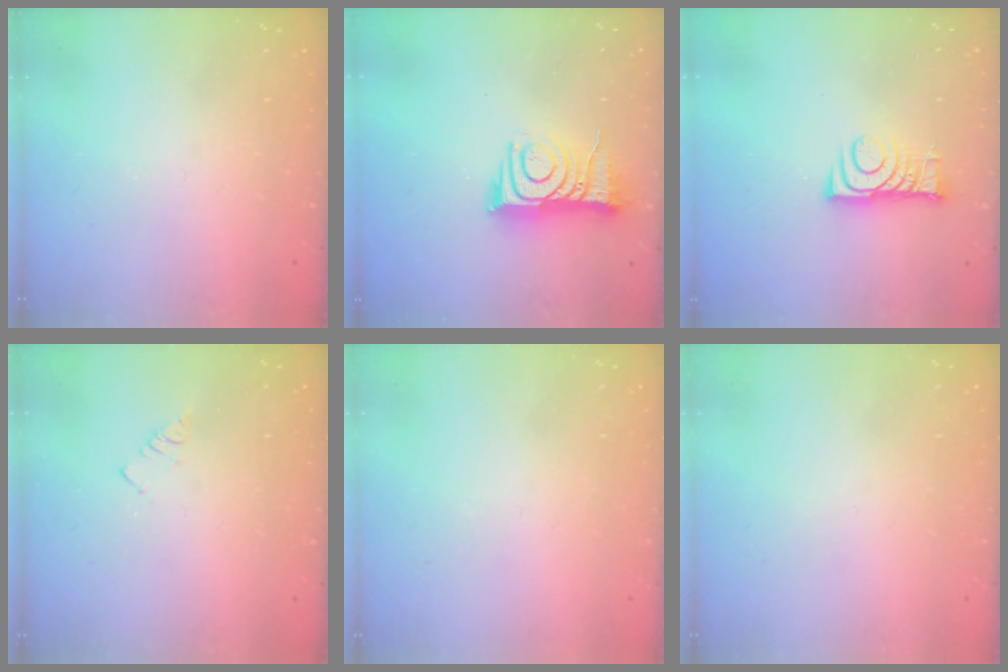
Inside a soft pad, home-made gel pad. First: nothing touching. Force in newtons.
{"total": 11.2, "press": 11.2, "slide": 1.2}
{"total": 8.5, "press": 8.4, "slide": 0.9}
{"total": 3.0, "press": 2.9, "slide": 0.4}
{"total": 1.8, "press": 1.7, "slide": 0.1}
{"total": 1.5, "press": 1.5, "slide": 0.1}